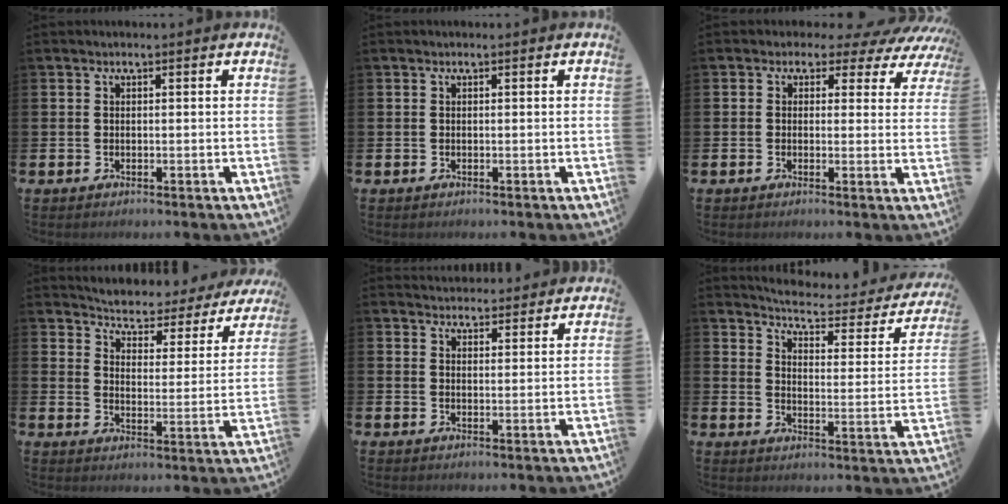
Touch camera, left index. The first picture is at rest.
{"total": 0.0}
{"total": 2.3, "force": [0.9, 1.9, 1.0], "torque": [-0.021, -0.013, 0.003]}
{"total": 4.1, "force": [4.0, 0.8, 0.4], "torque": [-0.038, -0.039, 0.062]}
{"total": 3.7, "force": [3.7, 0.7, -0.2], "torque": [0.006, -0.022, 0.065]}
{"total": 4.8, "force": [4.5, 0.6, 1.7], "torque": [-0.053, -0.039, 0.068]}